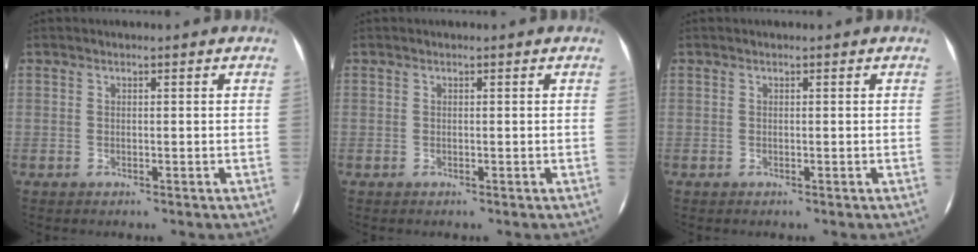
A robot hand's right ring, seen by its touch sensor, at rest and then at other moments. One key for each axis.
{"total": 0.0}
{"total": 0.0}